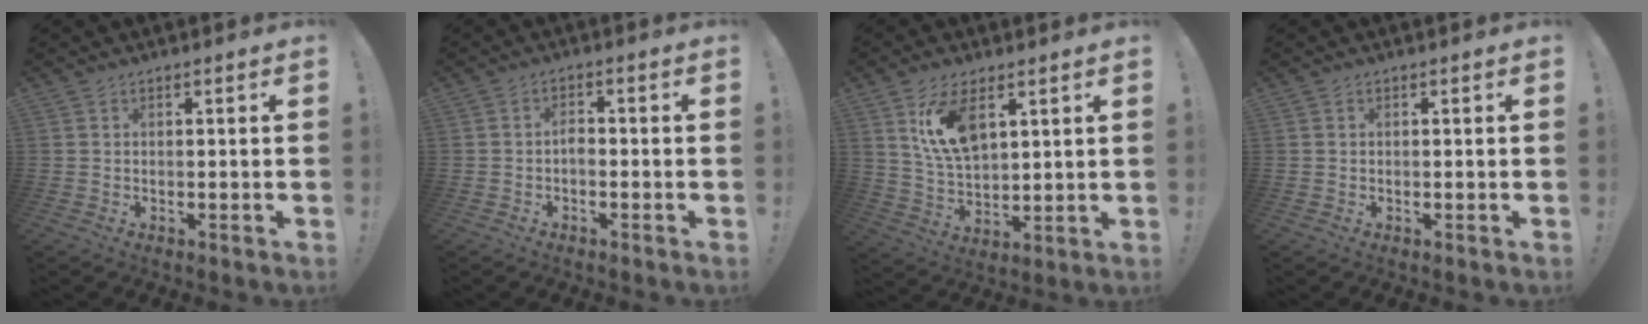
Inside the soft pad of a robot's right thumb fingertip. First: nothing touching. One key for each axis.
{"total": 2.0, "fx": -1.0, "fy": 1.0, "fz": 1.4, "tx": -0.033, "ty": 0.006, "tz": -0.018}
{"total": 11.8, "fx": 6.0, "fy": 6.0, "fz": 8.3, "tx": -0.154, "ty": -0.017, "tz": 0.109}
{"total": 0.0}